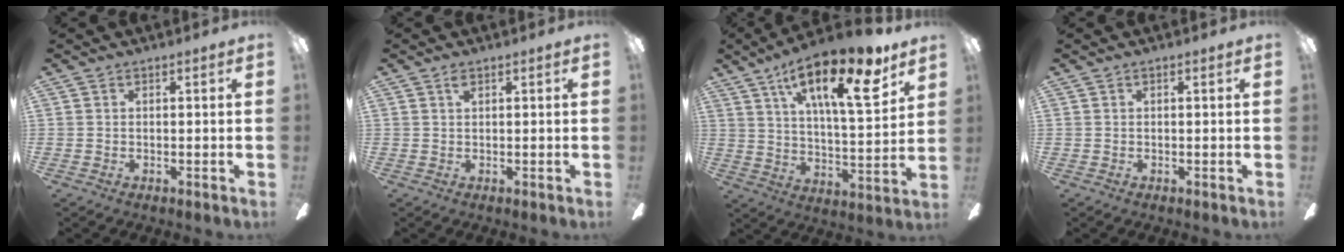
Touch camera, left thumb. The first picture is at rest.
{"total": 1.2, "force": [0.7, 0.5, 0.9], "torque": [-0.020, 0.004, 0.012]}
{"total": 20.6, "force": [12.1, 6.7, 15.3], "torque": [-0.243, -0.059, 0.190]}
{"total": 0.0}